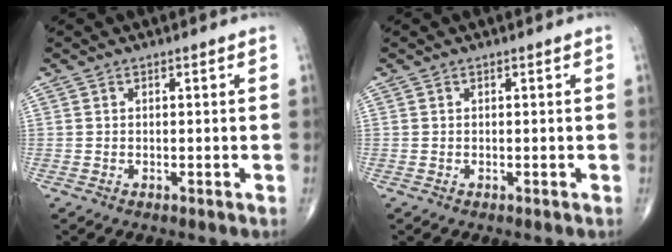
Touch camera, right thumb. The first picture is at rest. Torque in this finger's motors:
{"motor_torque": [0.00, 0.00, 0.00, 0.00, 0.00]}